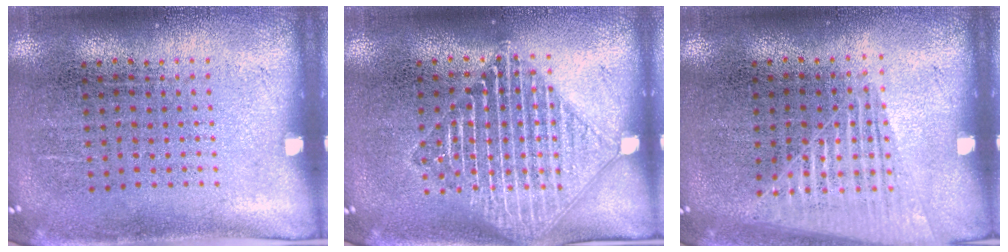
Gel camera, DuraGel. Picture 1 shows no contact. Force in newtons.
{"total": 2.1, "press": 2.1, "slide": 0.3}
{"total": 1.5, "press": 1.5, "slide": 0.4}